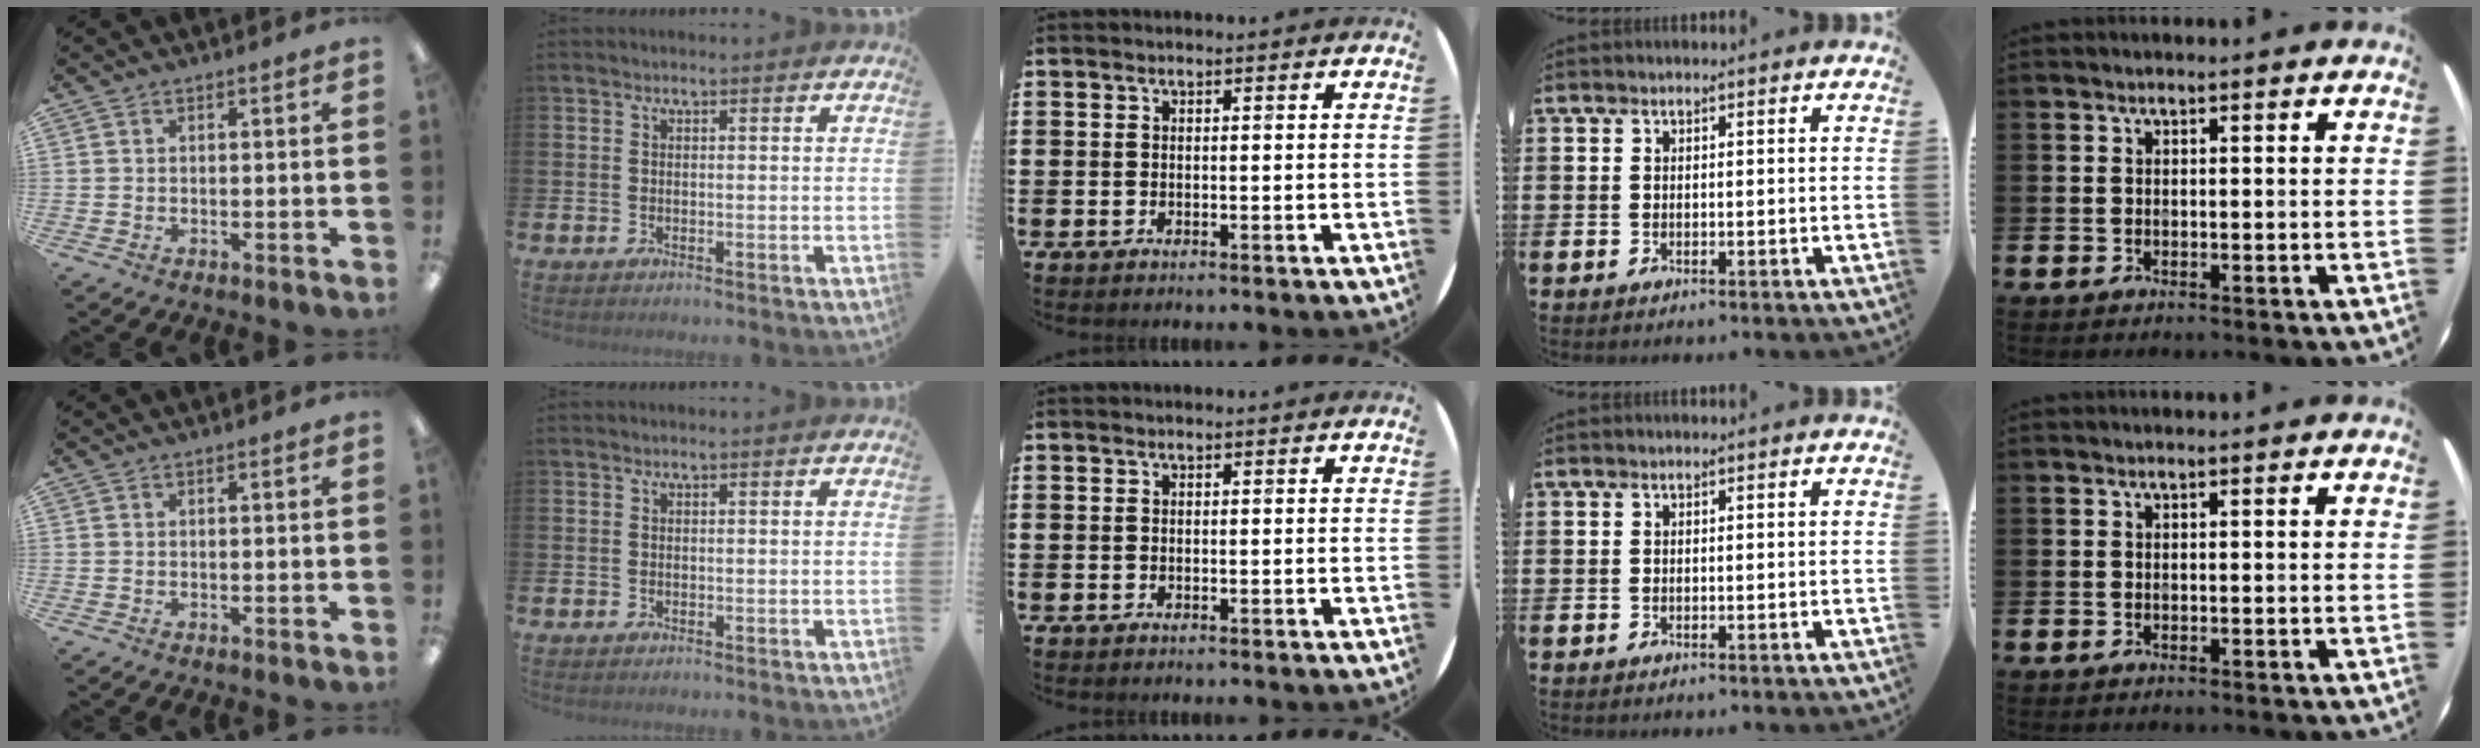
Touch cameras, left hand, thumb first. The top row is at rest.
{}